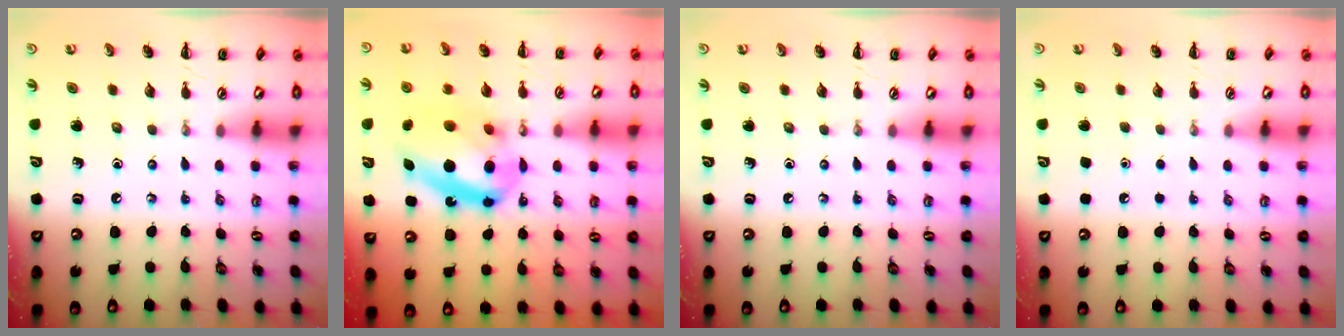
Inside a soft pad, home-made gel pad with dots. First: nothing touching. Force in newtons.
{"total": 17.0, "press": 16.5, "slide": 4.2}
{"total": 0.0}
{"total": 1.5, "press": 1.5, "slide": 0.1}